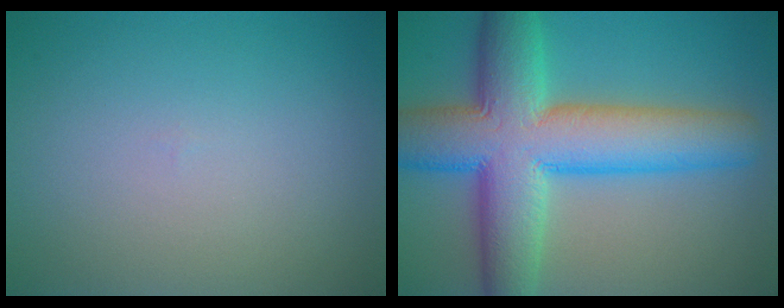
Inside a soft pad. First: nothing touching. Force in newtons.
{"total": 12.2, "press": 12.2, "slide": 0.4}